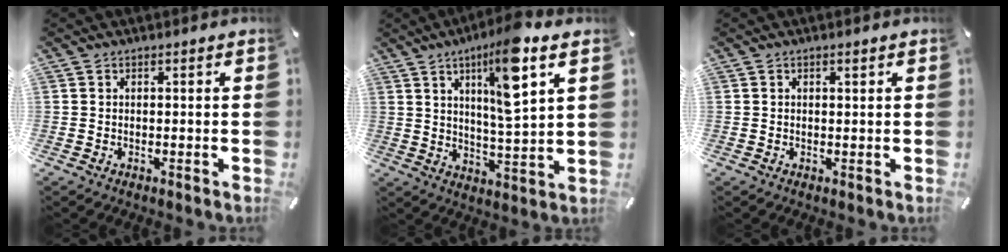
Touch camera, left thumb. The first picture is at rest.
{"total": 12.9, "force": [6.2, 2.5, 11.0], "torque": [-0.172, -0.021, 0.095]}
{"total": 0.8, "force": [0.3, 0.4, 0.6], "torque": [-0.012, 0.003, 0.005]}